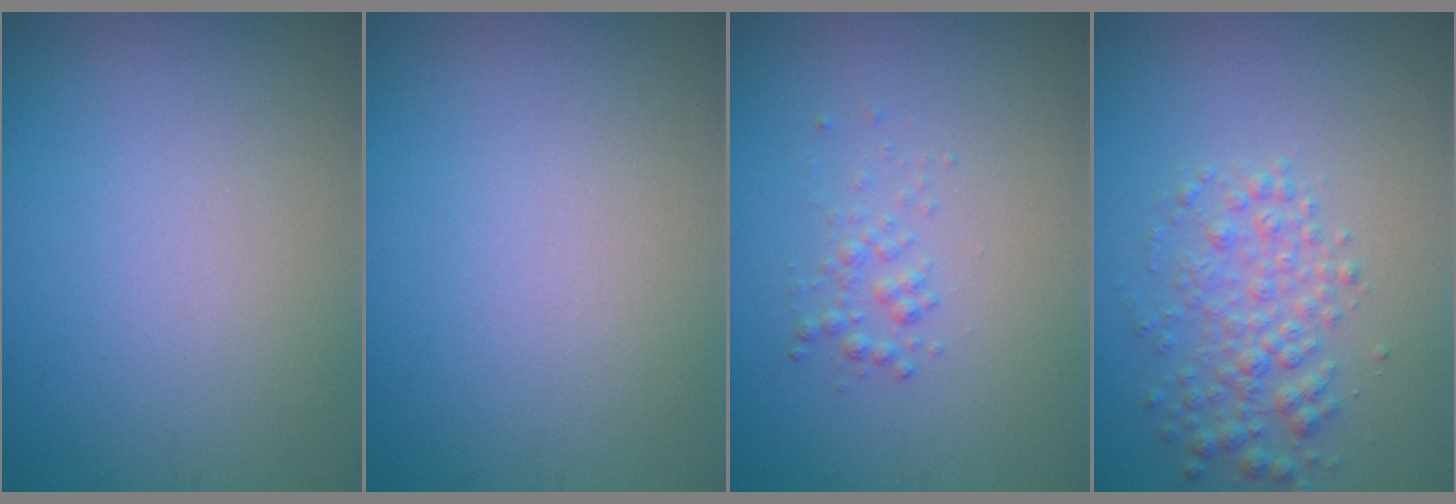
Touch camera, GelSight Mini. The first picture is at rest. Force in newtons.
{"total": 0.0}
{"total": 1.1, "press": 1.1, "slide": 0.1}
{"total": 2.9, "press": 2.9, "slide": 0.1}